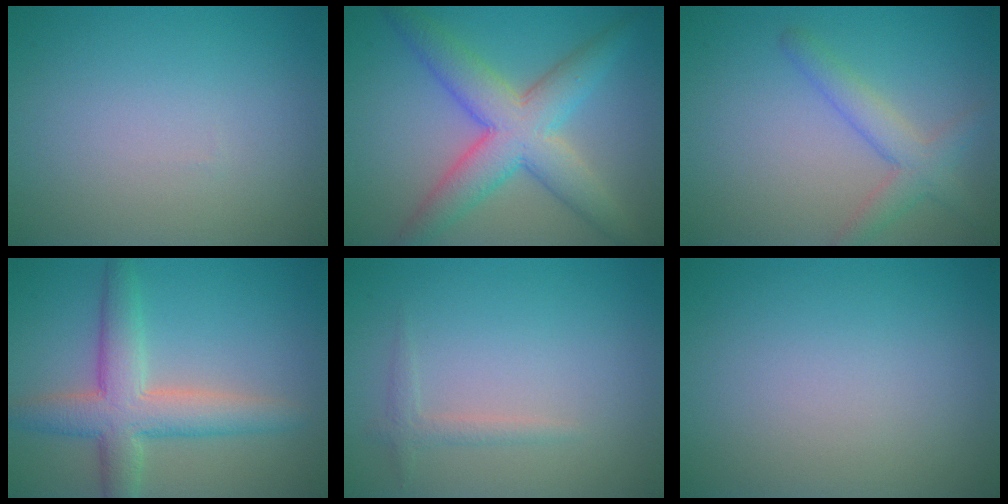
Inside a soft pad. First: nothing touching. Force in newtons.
{"total": 7.2, "press": 7.2, "slide": 0.1}
{"total": 3.0, "press": 3.0, "slide": 0.2}
{"total": 5.7, "press": 5.7, "slide": 0.3}
{"total": 1.2, "press": 1.2, "slide": 0.0}
{"total": 0.0}